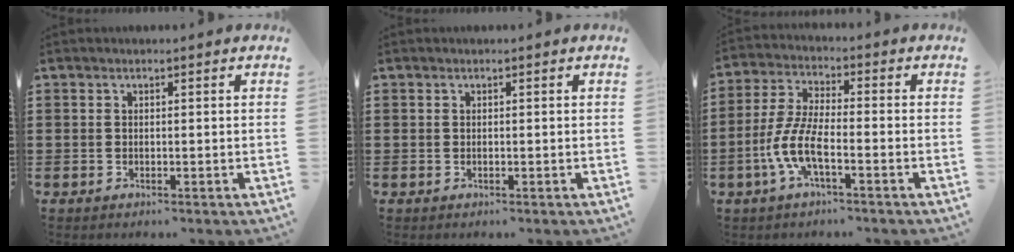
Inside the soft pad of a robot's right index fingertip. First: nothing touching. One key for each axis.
{"total": 0.0}
{"total": 7.2, "fx": -3.4, "fy": 1.8, "fz": 6.1, "tx": -0.158, "ty": -0.017, "tz": -0.072}